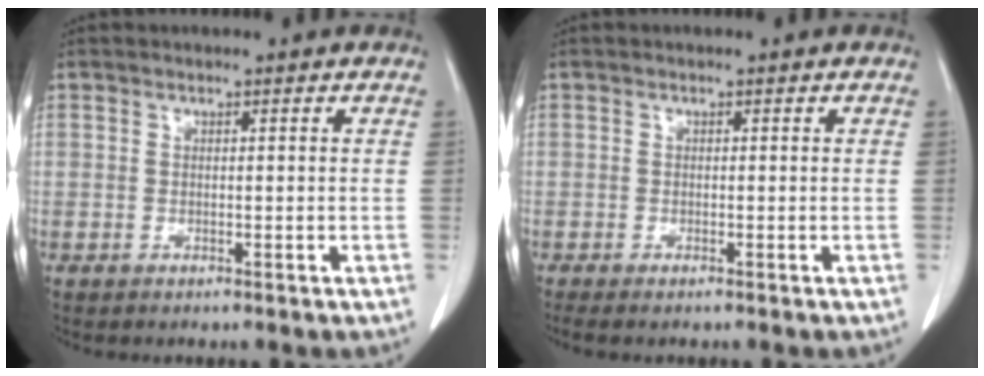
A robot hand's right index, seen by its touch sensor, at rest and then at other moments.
{"total": 0.7, "force": [-0.5, 0.1, 0.5], "torque": [-0.012, -0.002, -0.010]}